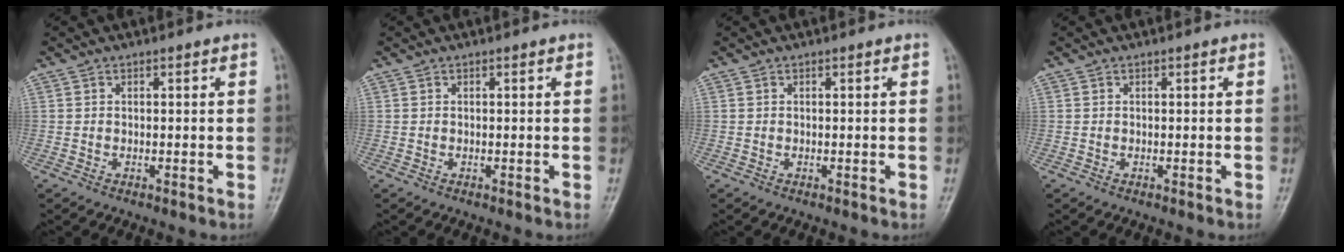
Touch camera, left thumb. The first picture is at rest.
{"total": 0.0}
{"total": 0.0}
{"total": 0.0}